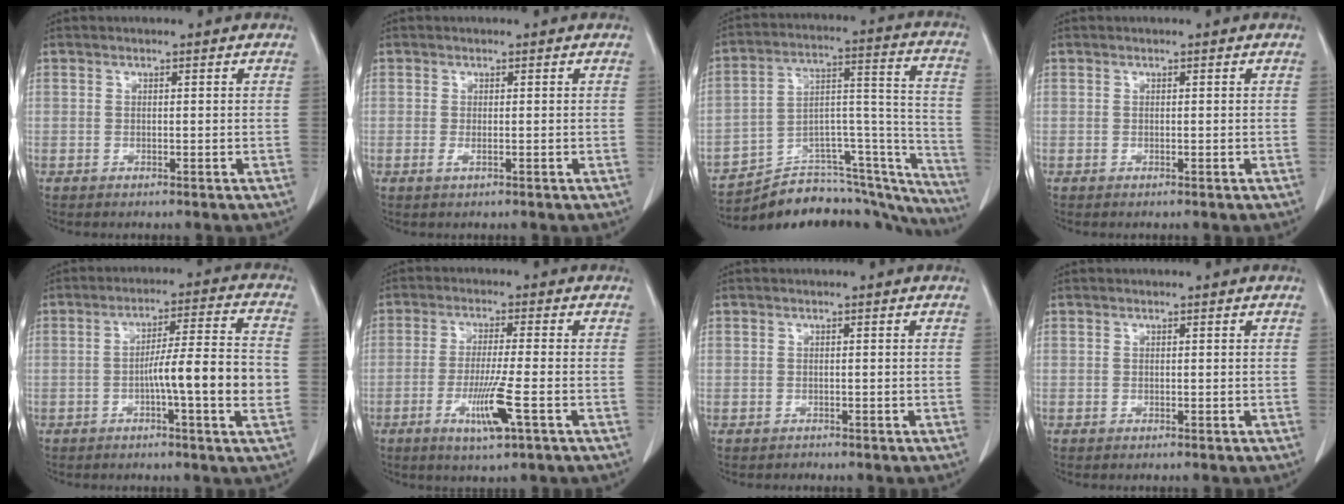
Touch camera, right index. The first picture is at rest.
{"total": 0.9, "force": [-0.3, 0.2, 0.8], "torque": [-0.018, -0.003, -0.005]}
{"total": 22.7, "force": [-20.9, 6.4, 6.4], "torque": [-0.033, 0.079, -0.297]}
{"total": 0.0}
{"total": 11.0, "force": [-2.3, -0.2, 10.8], "torque": [-0.167, 0.009, -0.041]}
{"total": 7.2, "force": [-2.9, -0.3, 6.6], "torque": [-0.123, -0.019, -0.053]}
{"total": 0.7, "force": [-0.5, 0.4, -0.2], "torque": [-0.002, 0.002, -0.012]}
{"total": 0.0}